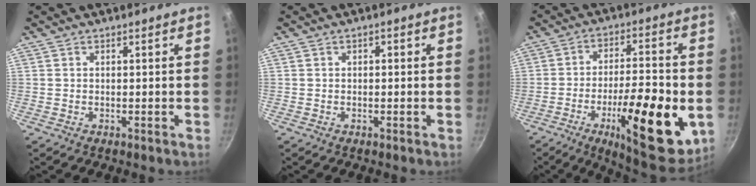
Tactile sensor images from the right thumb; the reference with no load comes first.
{"total": 0.7, "force": [0.1, 0.4, 0.6], "torque": [-0.006, 0.006, 0.001]}
{"total": 21.4, "force": [-6.3, 6.7, 19.3], "torque": [-0.261, 0.016, -0.093]}